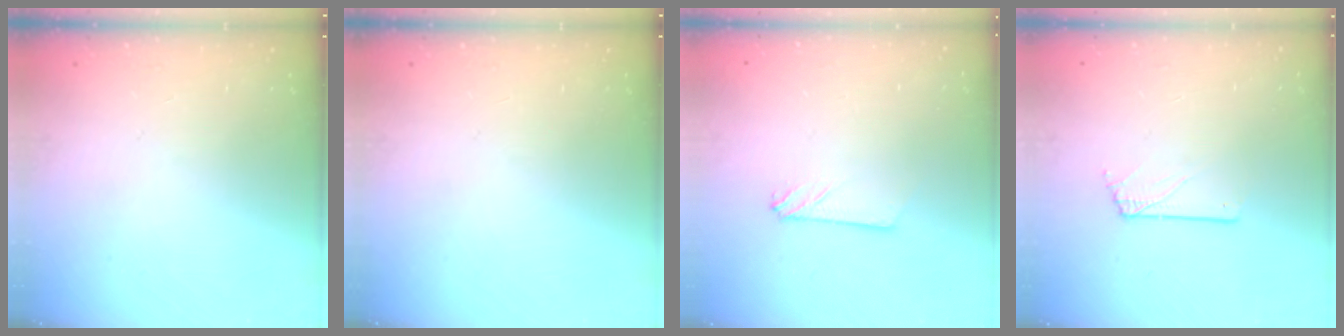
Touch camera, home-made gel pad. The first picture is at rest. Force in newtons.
{"total": 0.0}
{"total": 2.7, "press": 2.7, "slide": 0.3}
{"total": 0.9, "press": 0.9, "slide": 0.0}